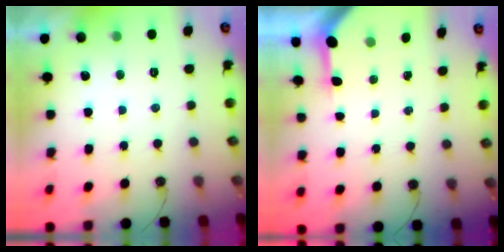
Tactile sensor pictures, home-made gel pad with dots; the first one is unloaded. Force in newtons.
{"total": 3.5, "press": 3.5, "slide": 0.4}